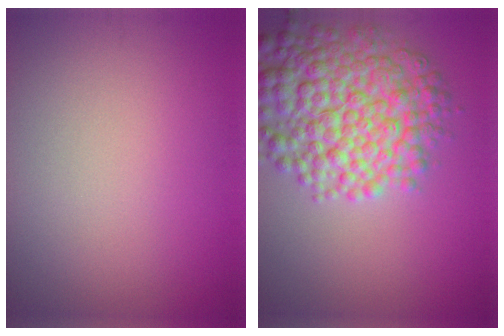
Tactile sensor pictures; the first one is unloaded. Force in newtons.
{"total": 8.7, "press": 8.7, "slide": 0.2}